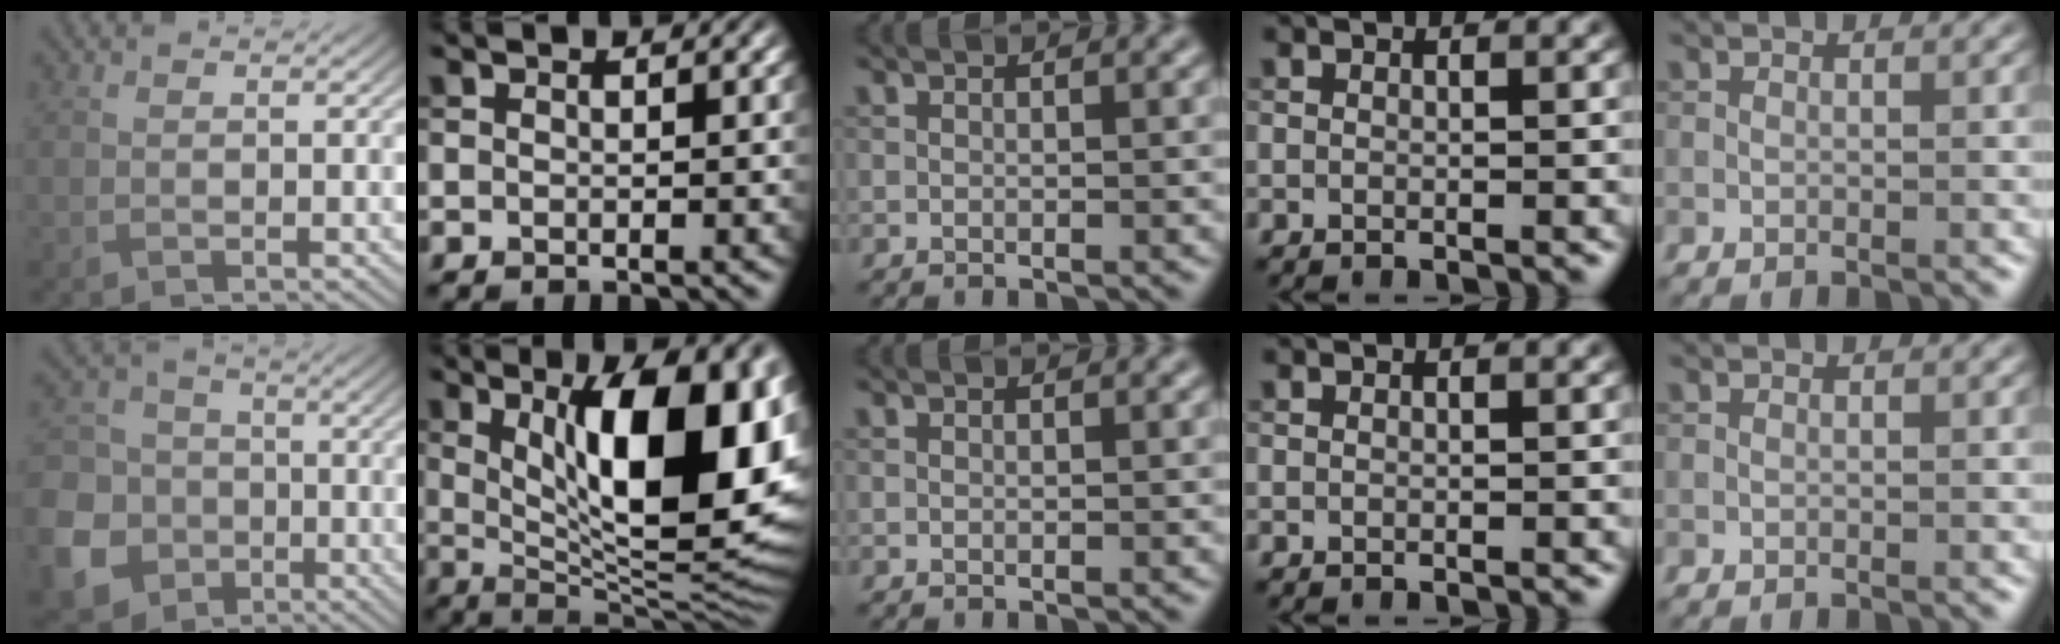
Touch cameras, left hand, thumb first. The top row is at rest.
{"thumb": {"total": 14.7, "force": [-5.2, 12.9, 4.9], "torque": [-0.178, -0.050, -0.108]}, "index": {"total": 15.6, "force": [3.7, 6.0, 13.9], "torque": [-0.176, -0.003, 0.058]}}